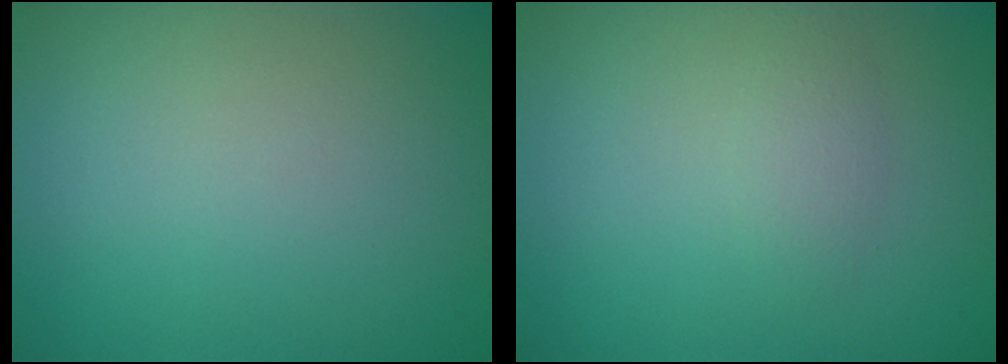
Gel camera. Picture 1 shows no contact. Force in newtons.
{"total": 1.4, "press": 1.4, "slide": 0.1}